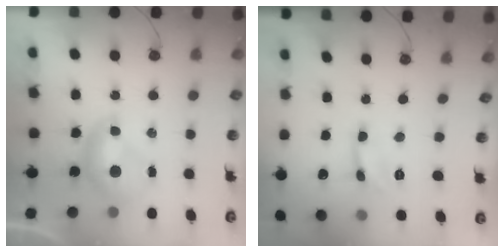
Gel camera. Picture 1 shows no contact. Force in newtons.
{"total": 2.8, "press": 2.8, "slide": 0.4}